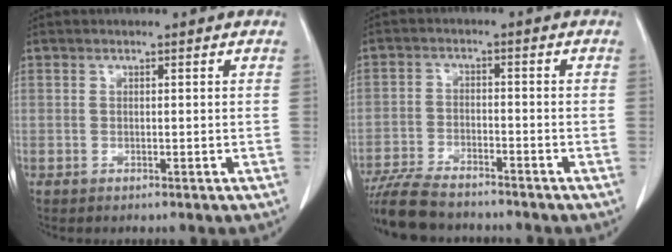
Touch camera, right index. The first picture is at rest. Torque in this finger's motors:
{"motor_torque": [0.40, -0.39, 0.22, 0.07]}